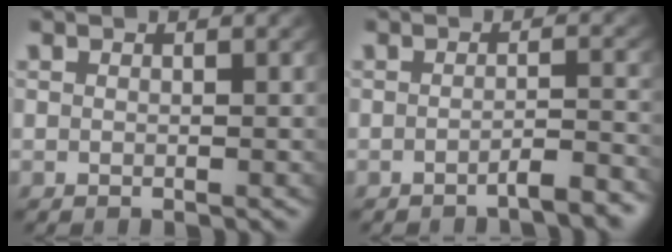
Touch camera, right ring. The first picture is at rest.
{"total": 2.2, "force": [-1.9, 0.0, 1.1], "torque": [-0.012, -0.003, -0.034]}